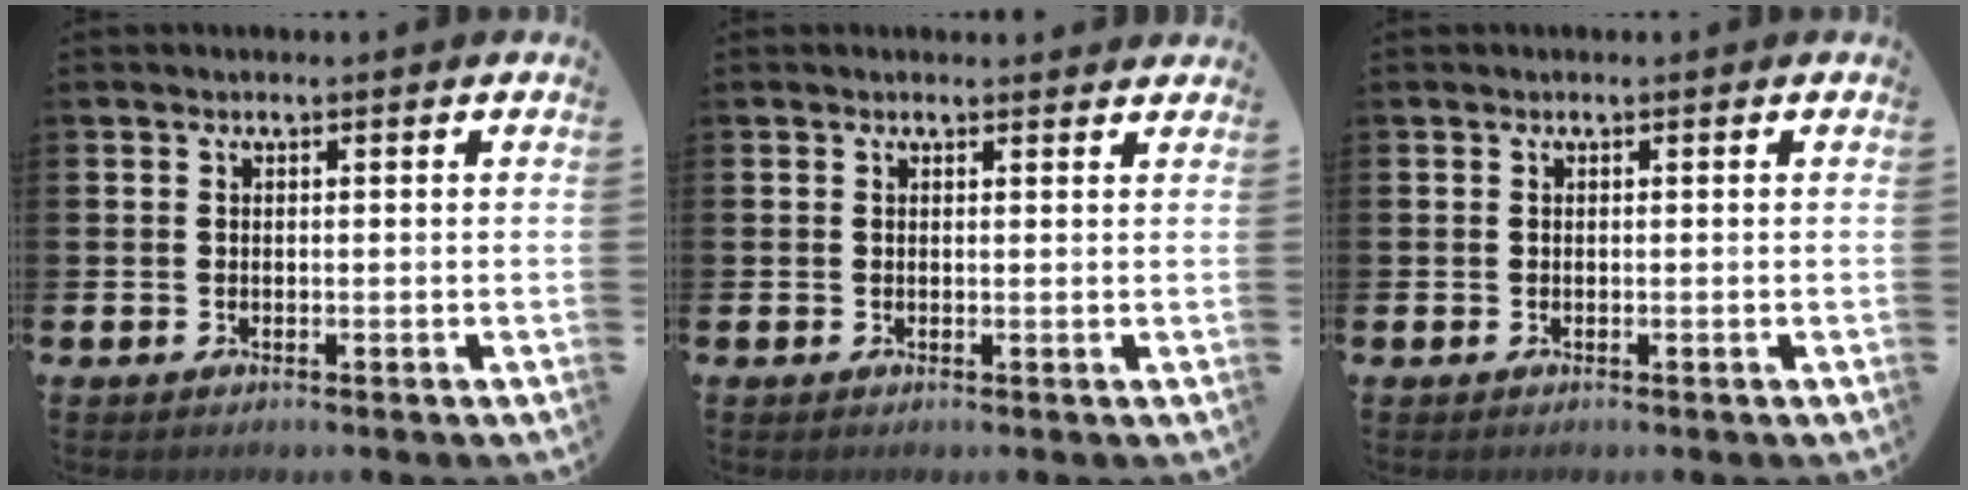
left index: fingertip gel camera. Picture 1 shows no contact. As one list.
[{"total": 0.6, "force": [0.6, 0.1, 0.0], "torque": [0.012, -0.005, 0.009]}, {"total": 0.0}]